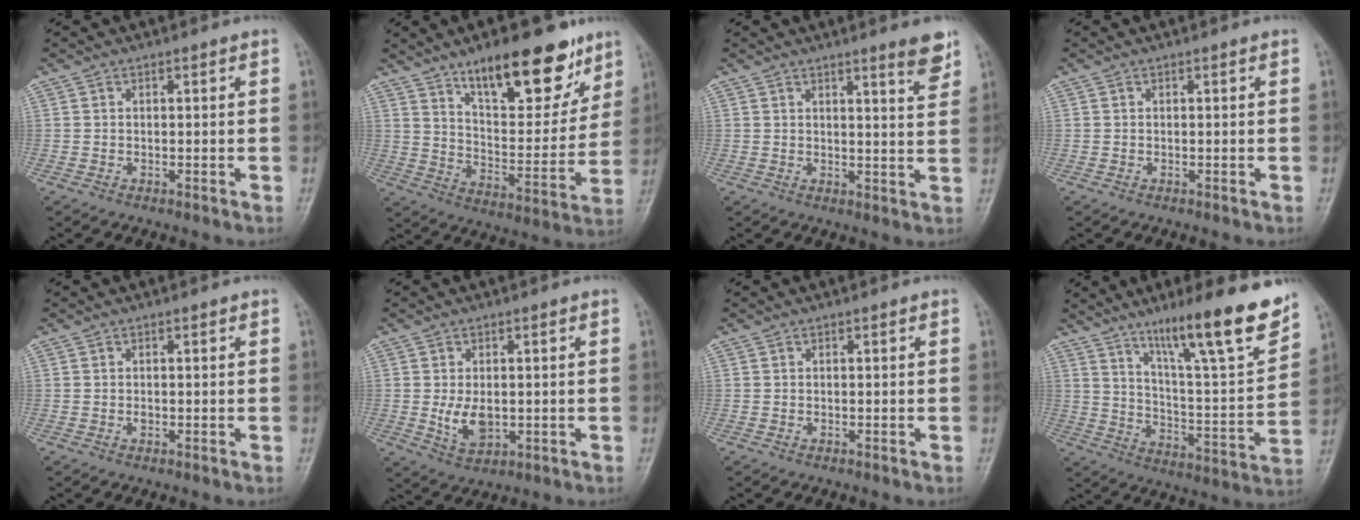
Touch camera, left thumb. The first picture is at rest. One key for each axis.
{"total": 20.0, "fx": 12.9, "fy": 7.5, "fz": 13.3, "tx": -0.147, "ty": -0.071, "tz": 0.209}
{"total": 5.0, "fx": 3.6, "fy": 0.4, "fz": 3.4, "tx": -0.036, "ty": -0.029, "tz": 0.047}
{"total": 0.0}
{"total": 0.6, "fx": 0.0, "fy": 0.4, "fz": 0.4, "tx": -0.004, "ty": 0.000, "tz": -0.001}
{"total": 5.5, "fx": -0.2, "fy": 3.5, "fz": 4.2, "tx": -0.067, "ty": -0.012, "tz": 0.006}
{"total": 0.0}
{"total": 19.7, "fx": 13.6, "fy": 2.6, "fz": 14.1, "tx": -0.192, "ty": -0.073, "tz": 0.221}